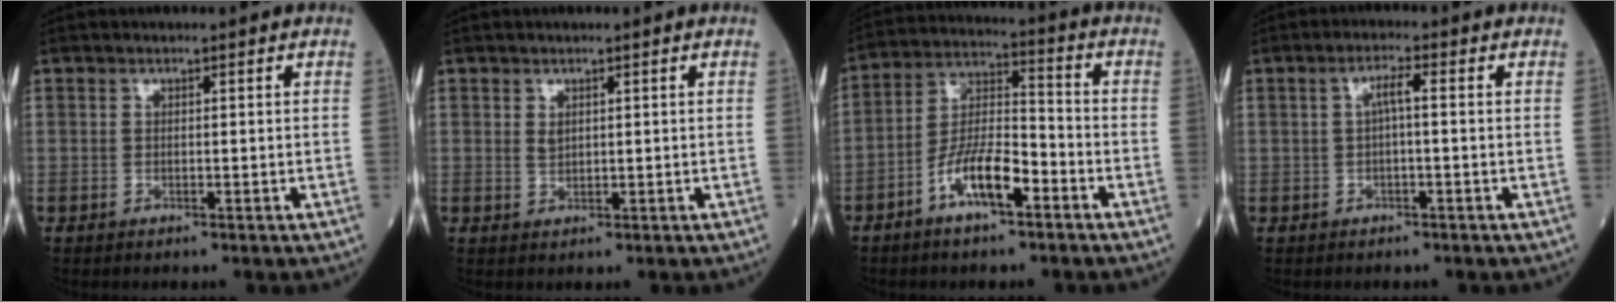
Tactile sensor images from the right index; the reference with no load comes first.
{"total": 1.0, "force": [0.4, 0.6, 0.6], "torque": [-0.008, -0.003, 0.011]}
{"total": 9.4, "force": [-5.1, 2.6, 7.5], "torque": [-0.151, 0.010, -0.098]}
{"total": 2.4, "force": [0.1, 0.2, 2.4], "torque": [-0.040, 0.007, 0.002]}